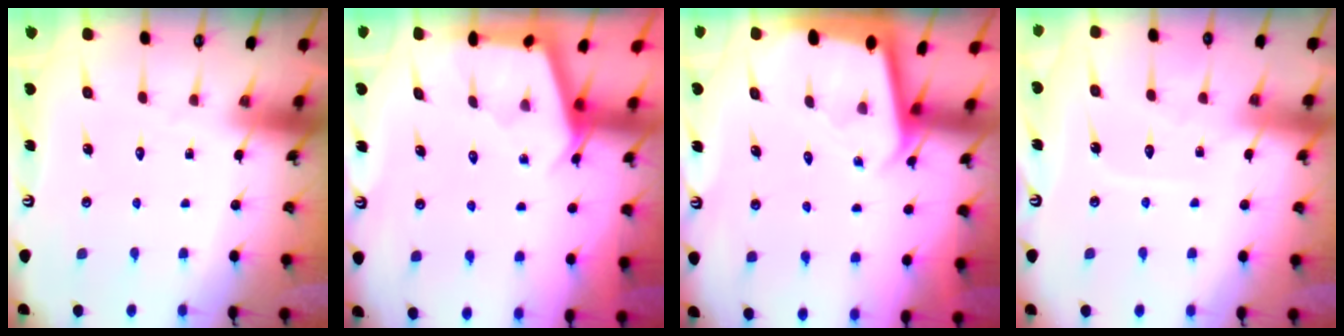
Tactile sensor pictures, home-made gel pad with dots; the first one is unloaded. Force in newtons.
{"total": 2.8, "press": 2.8, "slide": 0.3}
{"total": 1.8, "press": 1.8, "slide": 0.0}
{"total": 4.0, "press": 4.0, "slide": 0.1}